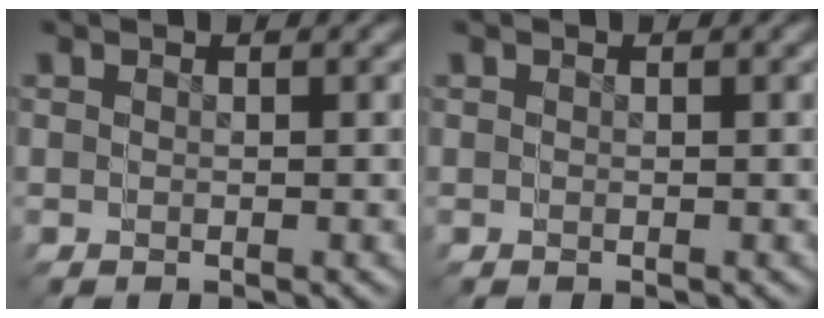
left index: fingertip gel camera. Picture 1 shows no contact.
{"total": 0.0}